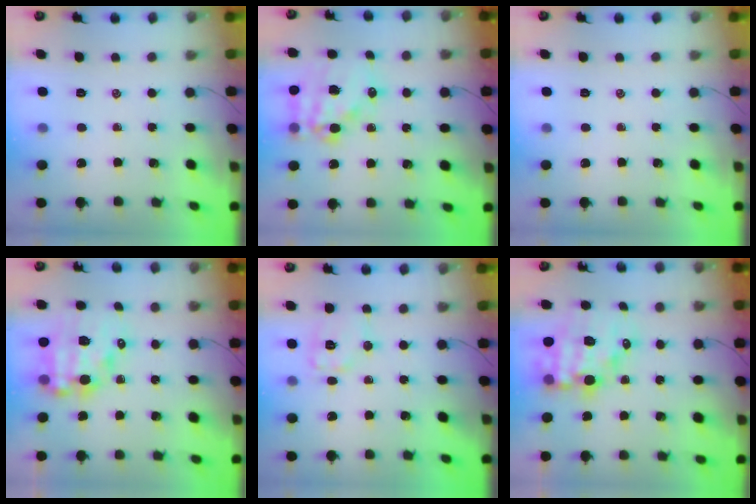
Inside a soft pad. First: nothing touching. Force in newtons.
{"total": 15.1, "press": 14.6, "slide": 3.7}
{"total": 0.0}
{"total": 13.1, "press": 12.7, "slide": 3.2}
{"total": 10.1, "press": 10.1, "slide": 0.4}
{"total": 13.6, "press": 13.1, "slide": 3.6}